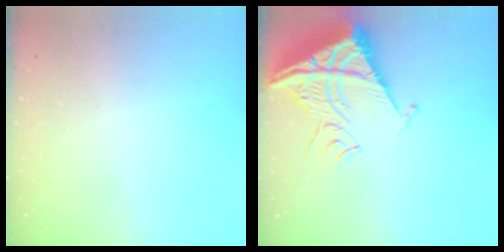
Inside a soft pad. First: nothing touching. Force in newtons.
{"total": 16.6, "press": 16.4, "slide": 2.0}